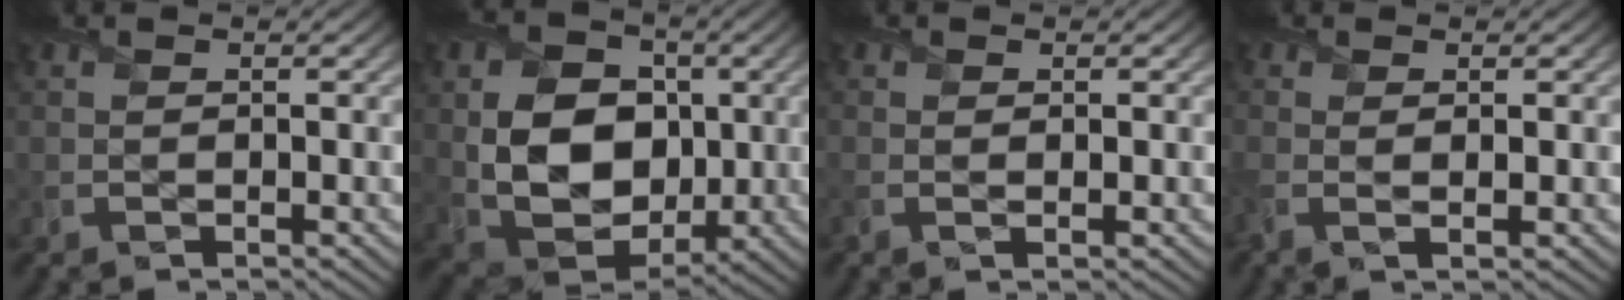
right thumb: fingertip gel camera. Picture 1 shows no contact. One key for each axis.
{"total": 11.7, "fx": 0.3, "fy": 8.7, "fz": 7.8, "tx": -0.158, "ty": -0.012, "tz": 0.005}
{"total": 0.9, "fx": 0.1, "fy": 0.2, "fz": 0.8, "tx": -0.017, "ty": 0.000, "tz": 0.001}
{"total": 2.0, "fx": 0.1, "fy": 0.4, "fz": 2.0, "tx": -0.043, "ty": 0.000, "tz": -0.002}